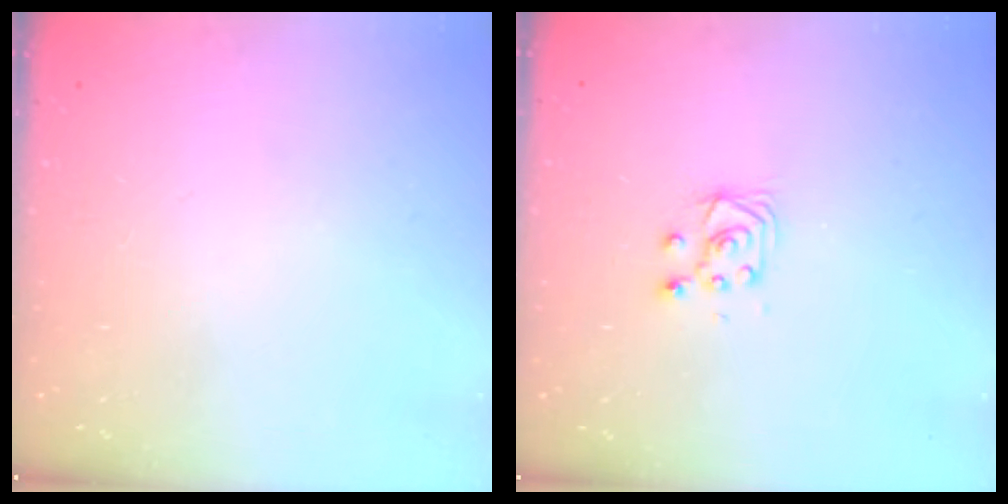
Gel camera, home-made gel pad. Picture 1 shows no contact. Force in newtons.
{"total": 4.9, "press": 4.8, "slide": 0.5}